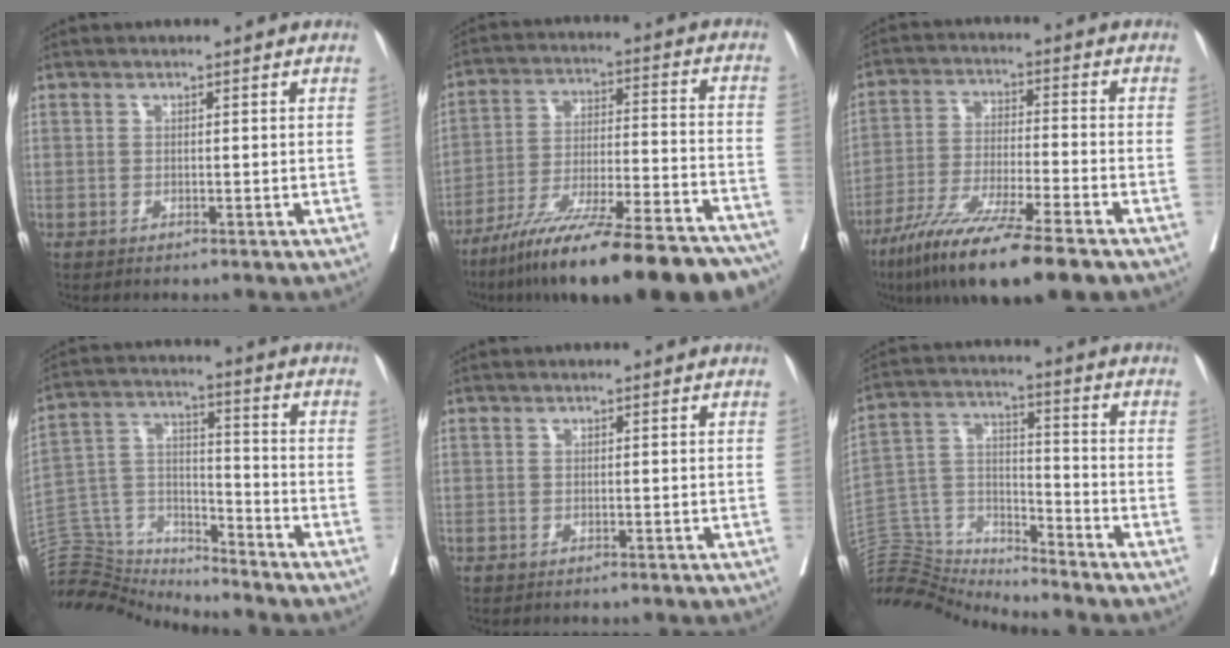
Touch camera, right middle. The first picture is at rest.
{"total": 26.2, "force": [-21.2, 3.0, 15.1], "torque": [-0.180, -0.014, -0.328]}
{"total": 14.7, "force": [-10.2, 0.2, 10.6], "torque": [-0.198, -0.048, -0.180]}
{"total": 11.3, "force": [-11.0, 2.2, 0.3], "torque": [-0.015, 0.068, -0.204]}
{"total": 1.3, "force": [-1.2, 0.4, 0.4], "torque": [-0.012, -0.003, -0.016]}
{"total": 14.8, "force": [-14.8, 0.3, 1.5], "torque": [-0.039, 0.051, -0.272]}